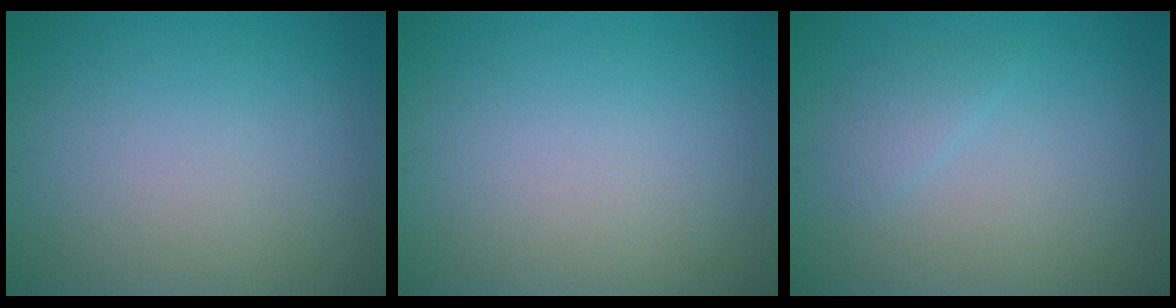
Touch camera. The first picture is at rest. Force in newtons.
{"total": 0.0}
{"total": 1.3, "press": 1.3, "slide": 0.1}